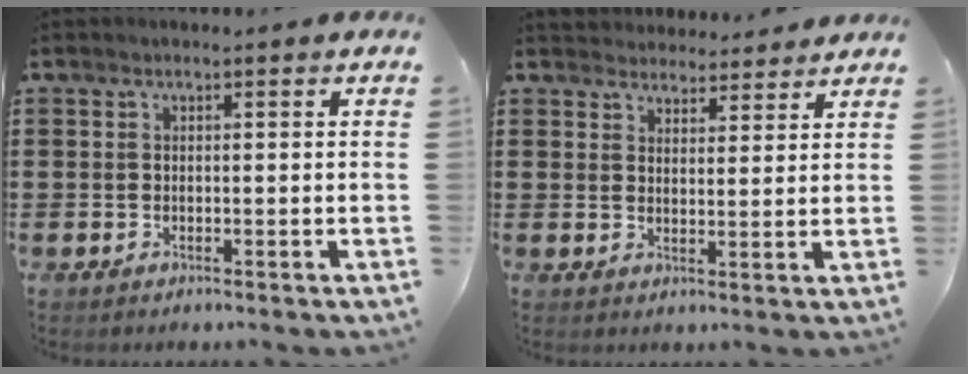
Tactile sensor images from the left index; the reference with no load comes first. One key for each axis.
{"total": 3.3, "fx": 3.1, "fy": 0.9, "fz": -0.5, "tx": -0.003, "ty": -0.006, "tz": 0.058}